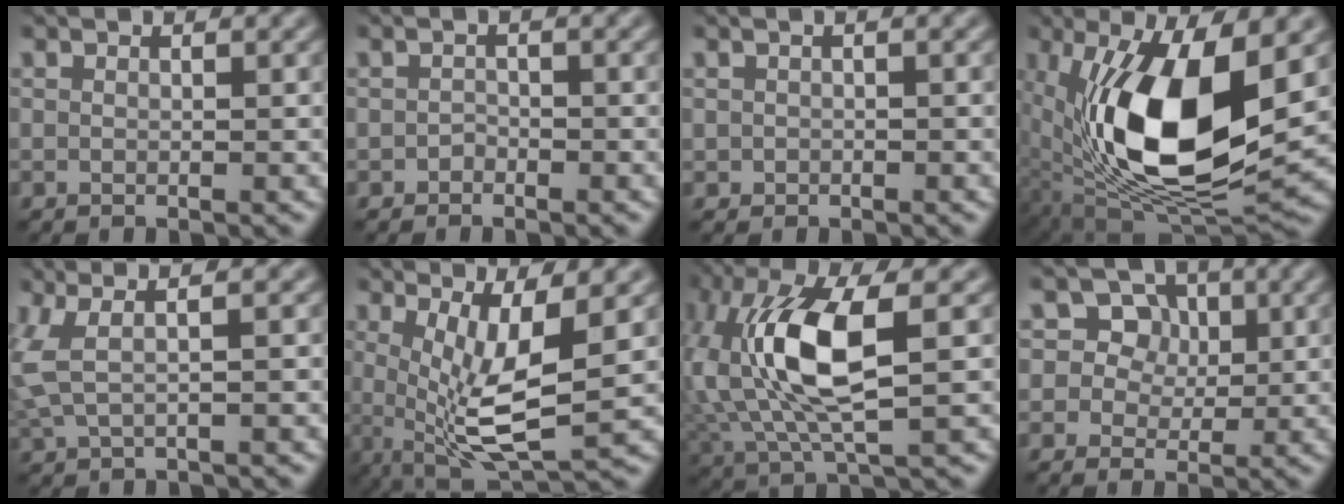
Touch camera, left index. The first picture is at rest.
{"total": 0.7, "force": [-0.6, 0.4, 0.1], "torque": [-0.003, -0.001, -0.009]}
{"total": 0.6, "force": [-0.1, 0.5, 0.2], "torque": [-0.003, 0.000, 0.000]}
{"total": 14.6, "force": [0.7, 6.6, 13.0], "torque": [-0.250, -0.017, 0.014]}
{"total": 3.4, "force": [0.9, 1.1, 3.1], "torque": [-0.072, 0.009, 0.018]}
{"total": 7.8, "force": [0.5, 2.4, 7.5], "torque": [-0.137, -0.010, 0.015]}
{"total": 10.4, "force": [1.6, 4.1, 9.4], "torque": [-0.195, 0.005, 0.034]}
{"total": 5.9, "force": [2.7, 4.7, 2.4], "torque": [-0.039, 0.012, 0.033]}